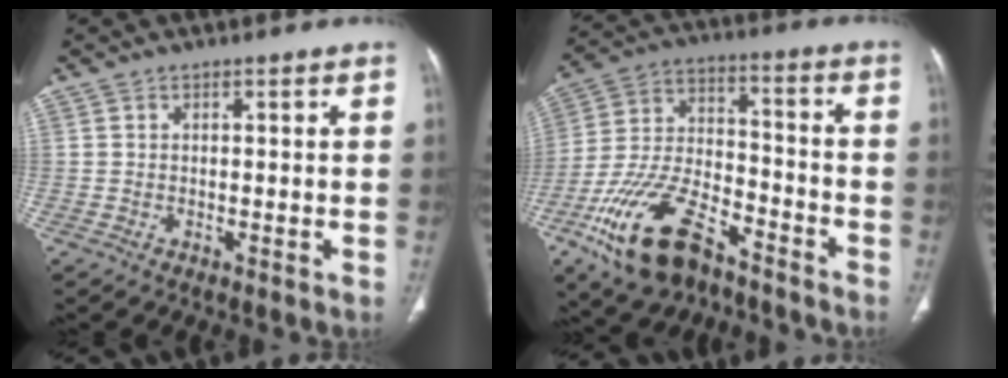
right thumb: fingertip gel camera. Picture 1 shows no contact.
{"total": 19.3, "force": [-11.6, 9.3, 12.3], "torque": [-0.240, 0.058, -0.208]}